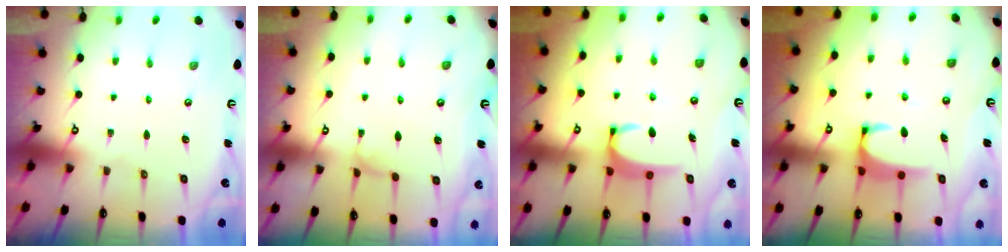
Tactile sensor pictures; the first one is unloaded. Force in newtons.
{"total": 2.3, "press": 2.2, "slide": 0.3}
{"total": 3.4, "press": 3.3, "slide": 0.6}
{"total": 2.1, "press": 2.1, "slide": 0.3}